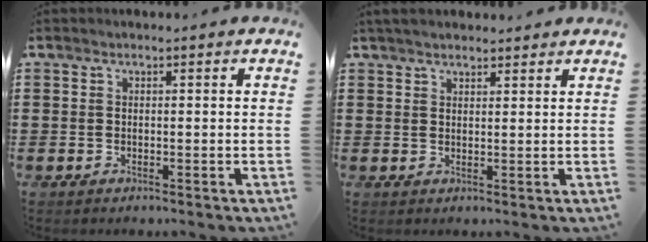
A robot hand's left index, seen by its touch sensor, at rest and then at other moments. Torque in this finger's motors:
{"motor_torque": [0.61, 0.64, 0.40, 0.03]}